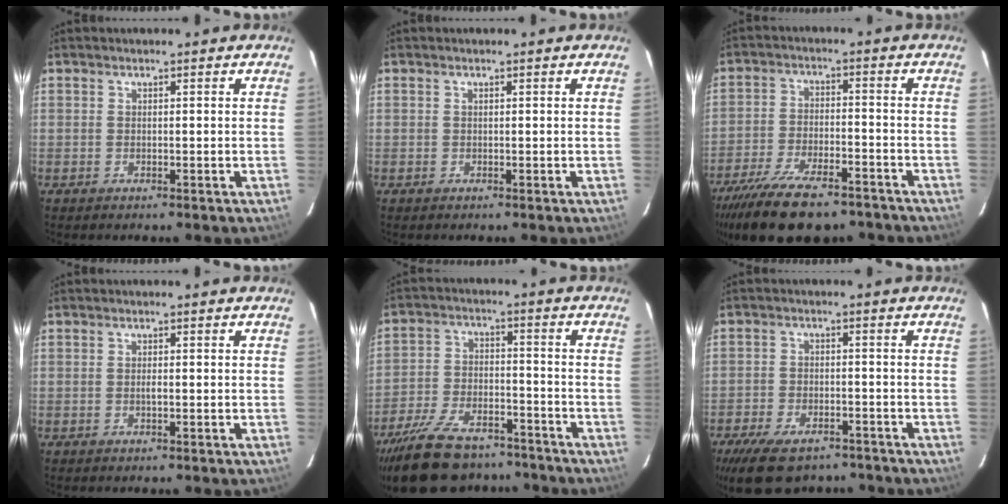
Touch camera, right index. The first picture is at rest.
{"total": 0.0}
{"total": 19.0, "force": [-14.8, 6.5, 10.1], "torque": [-0.207, -0.031, -0.229]}
{"total": 0.9, "force": [-0.2, 0.2, 0.8], "torque": [-0.015, 0.001, -0.003]}
{"total": 21.1, "force": [-16.9, 8.7, 9.2], "torque": [-0.202, -0.003, -0.259]}
{"total": 13.9, "force": [-10.1, 6.6, 6.8], "torque": [-0.163, -0.014, -0.158]}